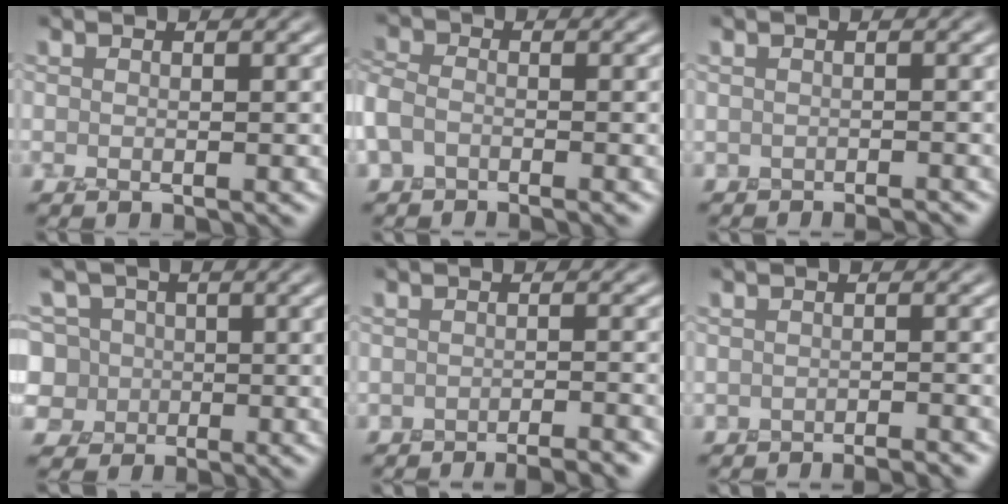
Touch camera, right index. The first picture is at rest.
{"total": 2.2, "force": [-1.2, 1.6, 0.8], "torque": [-0.018, 0.009, -0.033]}
{"total": 1.0, "force": [-0.9, -0.1, -0.3], "torque": [0.021, 0.006, -0.007]}
{"total": 7.7, "force": [2.4, 7.0, 2.1], "torque": [-0.037, 0.053, 0.004]}
{"total": 3.5, "force": [-3.0, 0.6, 1.5], "torque": [0.010, 0.009, -0.031]}
{"total": 1.7, "force": [-1.7, 0.0, 0.3], "torque": [0.014, 0.011, -0.022]}